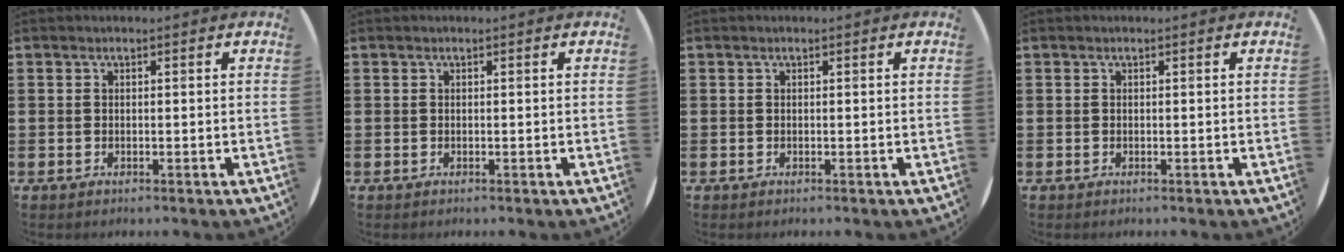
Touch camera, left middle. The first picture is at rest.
{"total": 0.0}
{"total": 0.0}
{"total": 0.0}